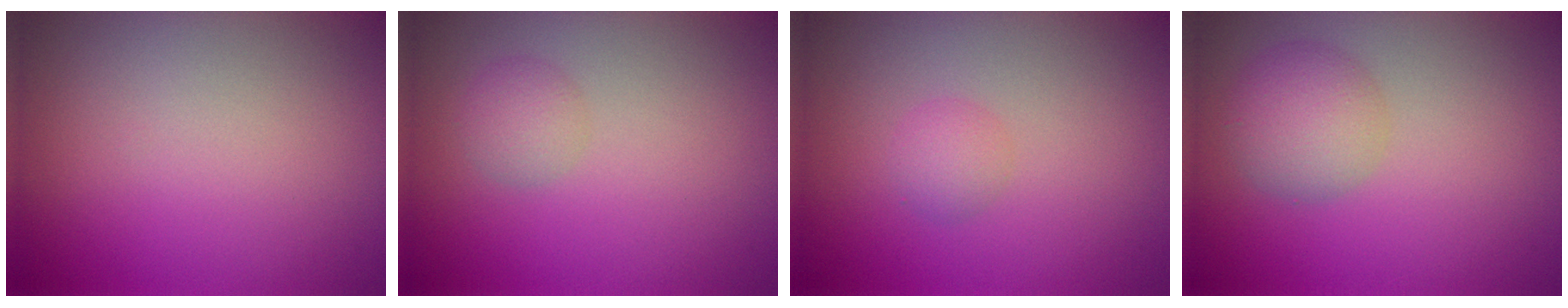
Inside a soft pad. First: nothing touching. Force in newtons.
{"total": 1.6, "press": 1.6, "slide": 0.1}
{"total": 1.5, "press": 1.5, "slide": 0.1}
{"total": 3.6, "press": 3.6, "slide": 0.1}